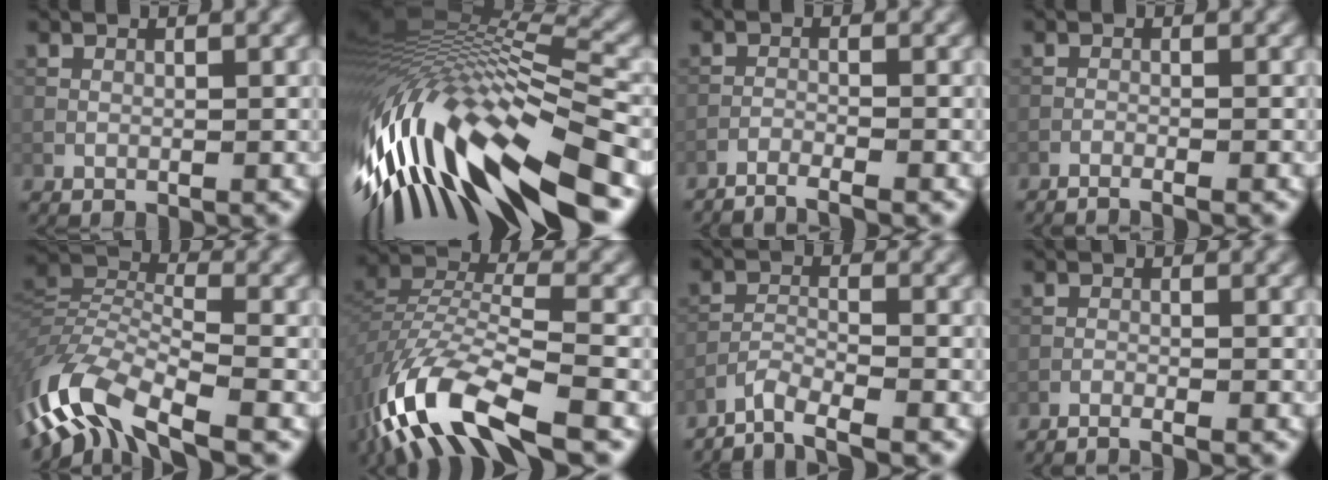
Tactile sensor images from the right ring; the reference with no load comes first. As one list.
[{"total": 16.3, "force": [-5.5, 5.5, 14.4], "torque": [-0.292, 0.004, -0.092]}, {"total": 3.0, "force": [-2.8, 0.1, 1.1], "torque": [-0.025, -0.005, -0.050]}, {"total": 1.5, "force": [-1.3, -0.1, 0.7], "torque": [-0.022, 0.000, -0.028]}, {"total": 10.7, "force": [-6.0, 3.9, 8.0], "torque": [-0.160, -0.002, -0.133]}, {"total": 11.6, "force": [-7.2, 3.9, 8.2], "torque": [-0.169, -0.008, -0.147]}, {"total": 3.3, "force": [-3.0, 0.3, 1.4], "torque": [-0.028, -0.002, -0.064]}, {"total": 1.8, "force": [-1.6, 0.0, 0.8], "torque": [-0.021, -0.004, -0.033]}]